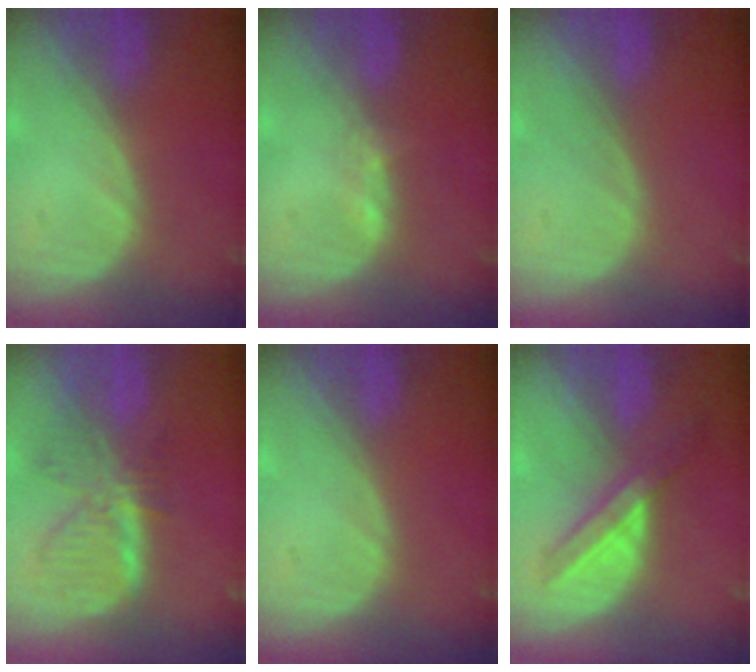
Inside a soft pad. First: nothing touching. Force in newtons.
{"total": 1.1, "press": 1.1, "slide": 0.3}
{"total": 0.0}
{"total": 7.8, "press": 7.0, "slide": 3.4}
{"total": 0.0}
{"total": 5.8, "press": 5.5, "slide": 1.9}